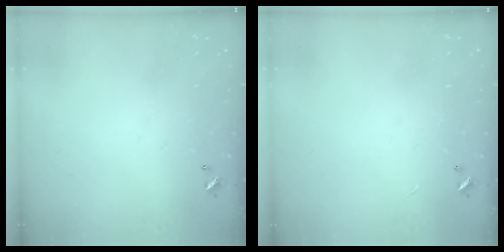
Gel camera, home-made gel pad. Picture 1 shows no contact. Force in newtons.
{"total": 0.0}